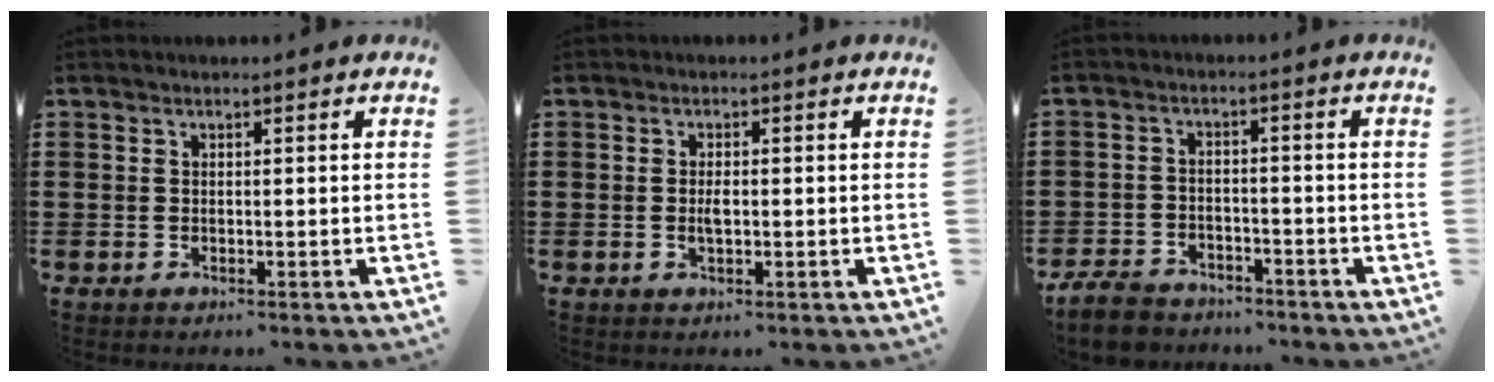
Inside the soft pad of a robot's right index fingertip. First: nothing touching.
{"total": 2.0, "force": [-0.1, 0.8, 1.8], "torque": [-0.041, 0.000, -0.005]}
{"total": 4.6, "force": [-4.3, 1.3, 1.0], "torque": [-0.030, 0.006, -0.089]}